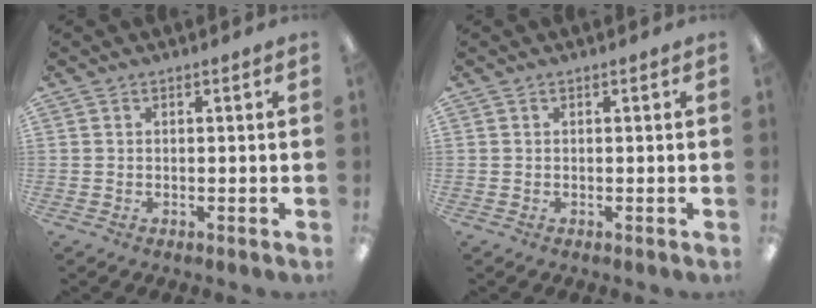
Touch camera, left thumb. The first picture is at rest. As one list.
[{"total": 0.0}]